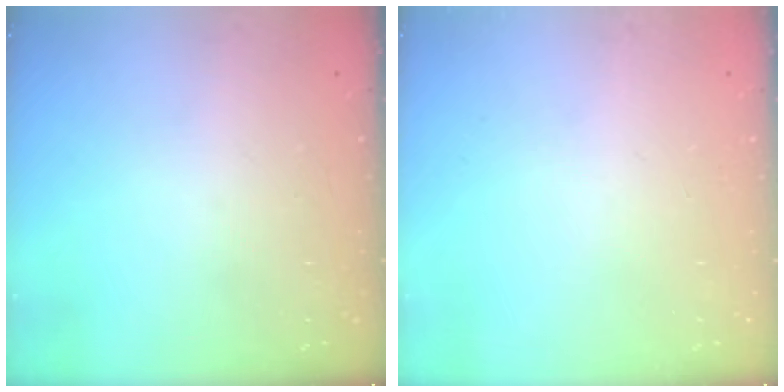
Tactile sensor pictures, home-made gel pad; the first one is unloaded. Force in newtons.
{"total": 0.0}